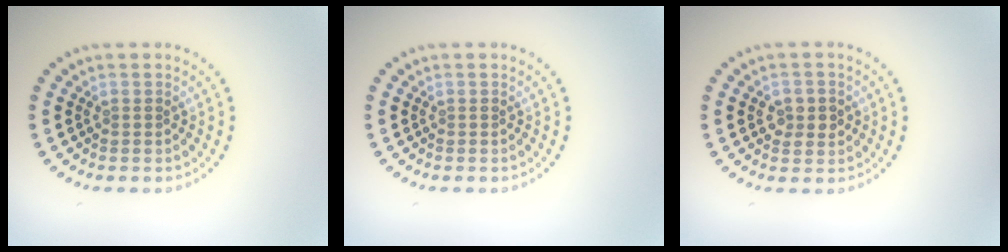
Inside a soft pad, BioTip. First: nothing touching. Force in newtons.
{"total": 0.0}
{"total": 2.2, "press": 2.2, "slide": 0.4}